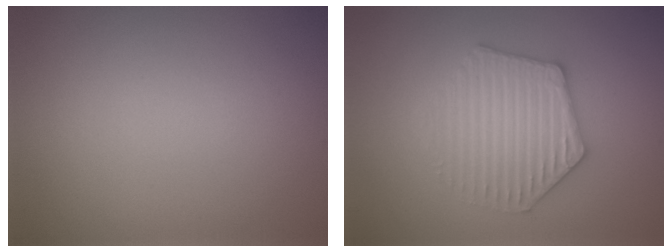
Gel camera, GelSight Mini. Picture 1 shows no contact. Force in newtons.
{"total": 4.0, "press": 3.9, "slide": 0.9}